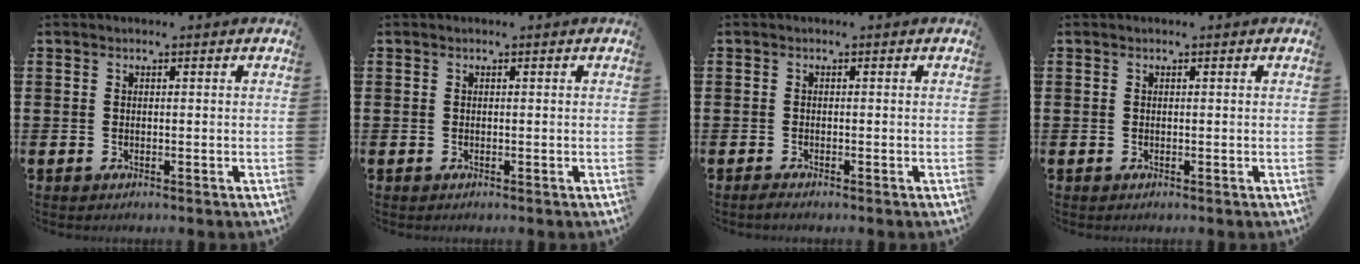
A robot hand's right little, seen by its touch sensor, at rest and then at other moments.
{"total": 0.0}
{"total": 0.8, "force": [-0.5, 0.1, 0.5], "torque": [-0.010, -0.003, -0.010]}
{"total": 0.0}